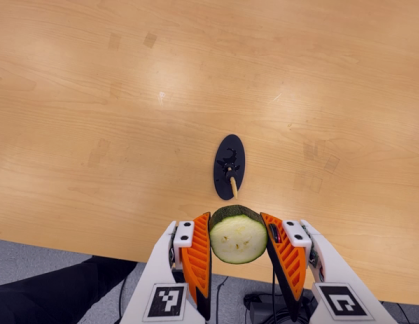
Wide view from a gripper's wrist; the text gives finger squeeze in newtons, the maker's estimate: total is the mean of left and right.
{"total": 11.9, "left": 12.1, "right": 11.7}